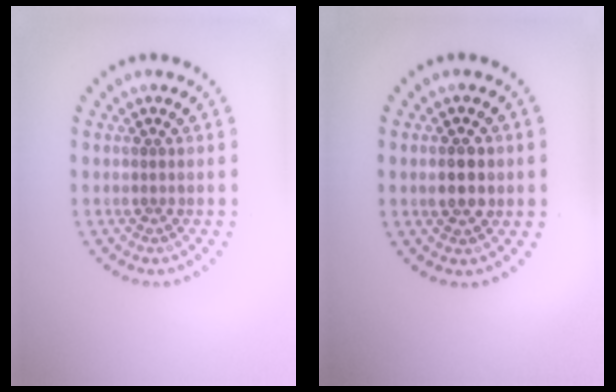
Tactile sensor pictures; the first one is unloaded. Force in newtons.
{"total": 2.3, "press": 2.2, "slide": 0.2}